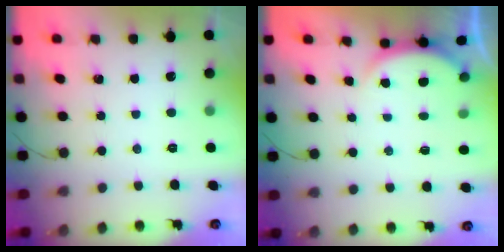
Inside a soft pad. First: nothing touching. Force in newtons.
{"total": 2.6, "press": 2.5, "slide": 0.6}